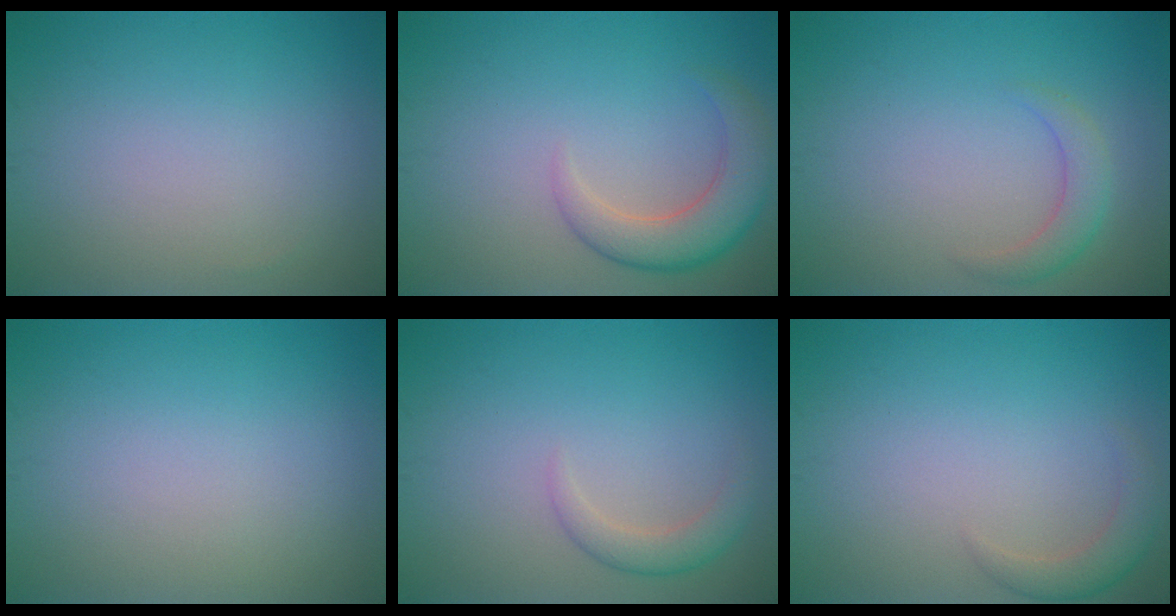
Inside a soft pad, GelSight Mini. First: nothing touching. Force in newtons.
{"total": 4.6, "press": 4.5, "slide": 0.5}
{"total": 2.2, "press": 2.2, "slide": 0.1}
{"total": 0.0}
{"total": 2.1, "press": 2.1, "slide": 0.2}
{"total": 2.2, "press": 2.2, "slide": 0.2}